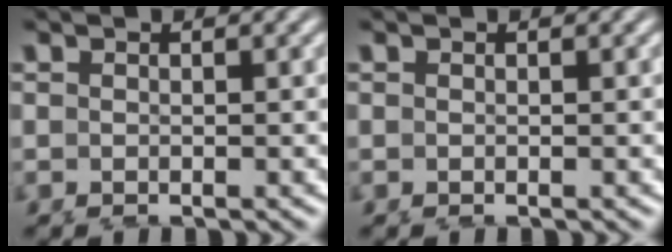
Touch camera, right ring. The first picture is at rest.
{"total": 0.0}